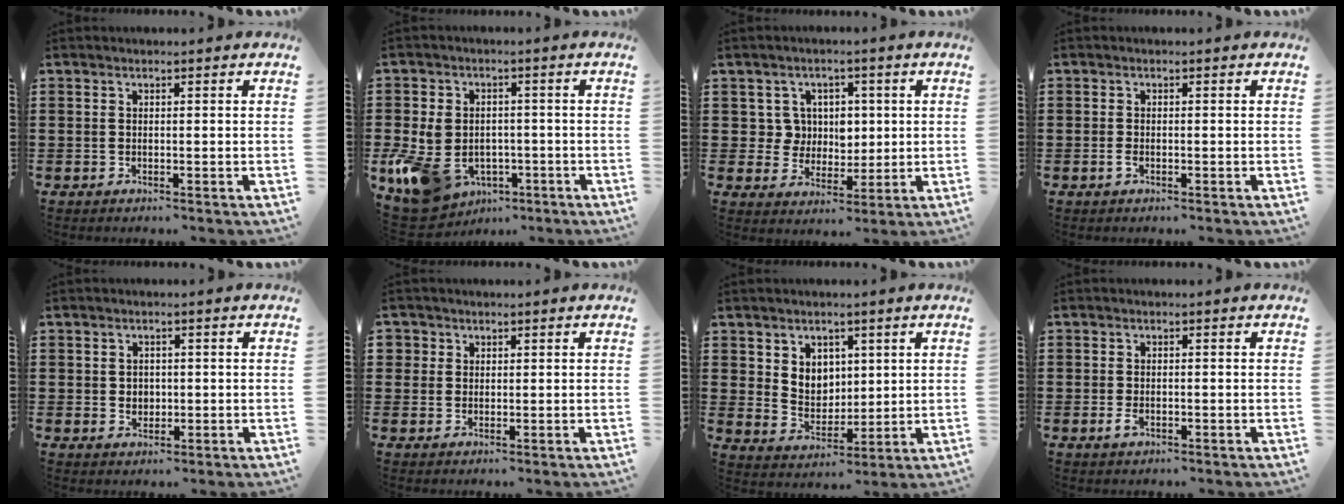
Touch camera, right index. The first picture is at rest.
{"total": 8.4, "force": [-3.0, 6.2, 4.8], "torque": [-0.140, 0.008, -0.058]}
{"total": 5.4, "force": [1.4, 5.0, 1.5], "torque": [-0.049, 0.015, 0.022]}
{"total": 1.0, "force": [-0.5, 0.4, 0.8], "torque": [-0.024, -0.005, -0.010]}
{"total": 1.8, "force": [0.1, 1.7, 0.6], "torque": [-0.017, 0.010, -0.001]}
{"total": 2.0, "force": [0.9, 1.8, 0.2], "torque": [-0.011, 0.010, 0.017]}
{"total": 5.1, "force": [2.8, 4.2, 0.6], "torque": [-0.020, 0.000, 0.049]}
{"total": 1.5, "force": [-0.5, 0.8, 1.1], "torque": [-0.030, -0.002, -0.012]}